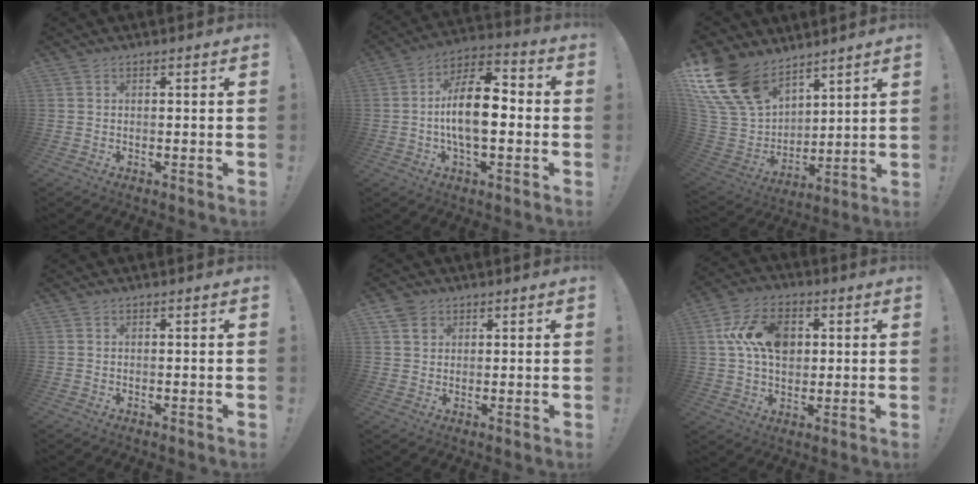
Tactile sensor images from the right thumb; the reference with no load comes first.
{"total": 14.8, "force": [-2.0, 7.3, 12.7], "torque": [-0.230, 0.013, -0.042]}
{"total": 20.2, "force": [12.8, 12.3, 9.6], "torque": [-0.199, -0.076, 0.252]}
{"total": 0.0}
{"total": 4.7, "force": [2.6, 3.6, 1.5], "torque": [-0.021, -0.009, 0.050]}
{"total": 15.3, "force": [3.1, 10.8, 10.4], "torque": [-0.168, 0.008, 0.061]}